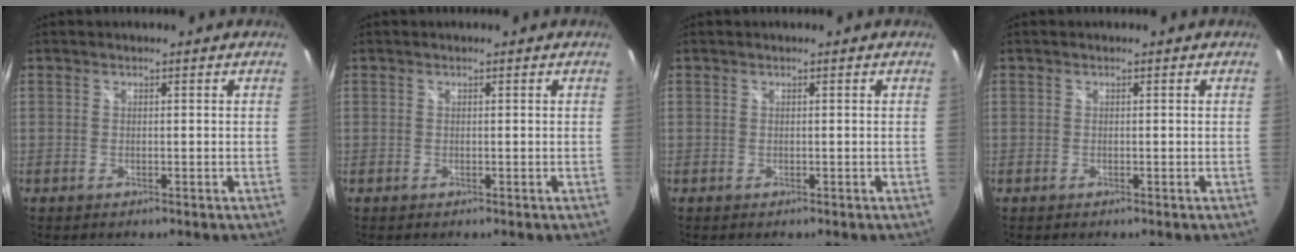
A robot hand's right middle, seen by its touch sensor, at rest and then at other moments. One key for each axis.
{"total": 0.0}
{"total": 0.0}
{"total": 0.0}